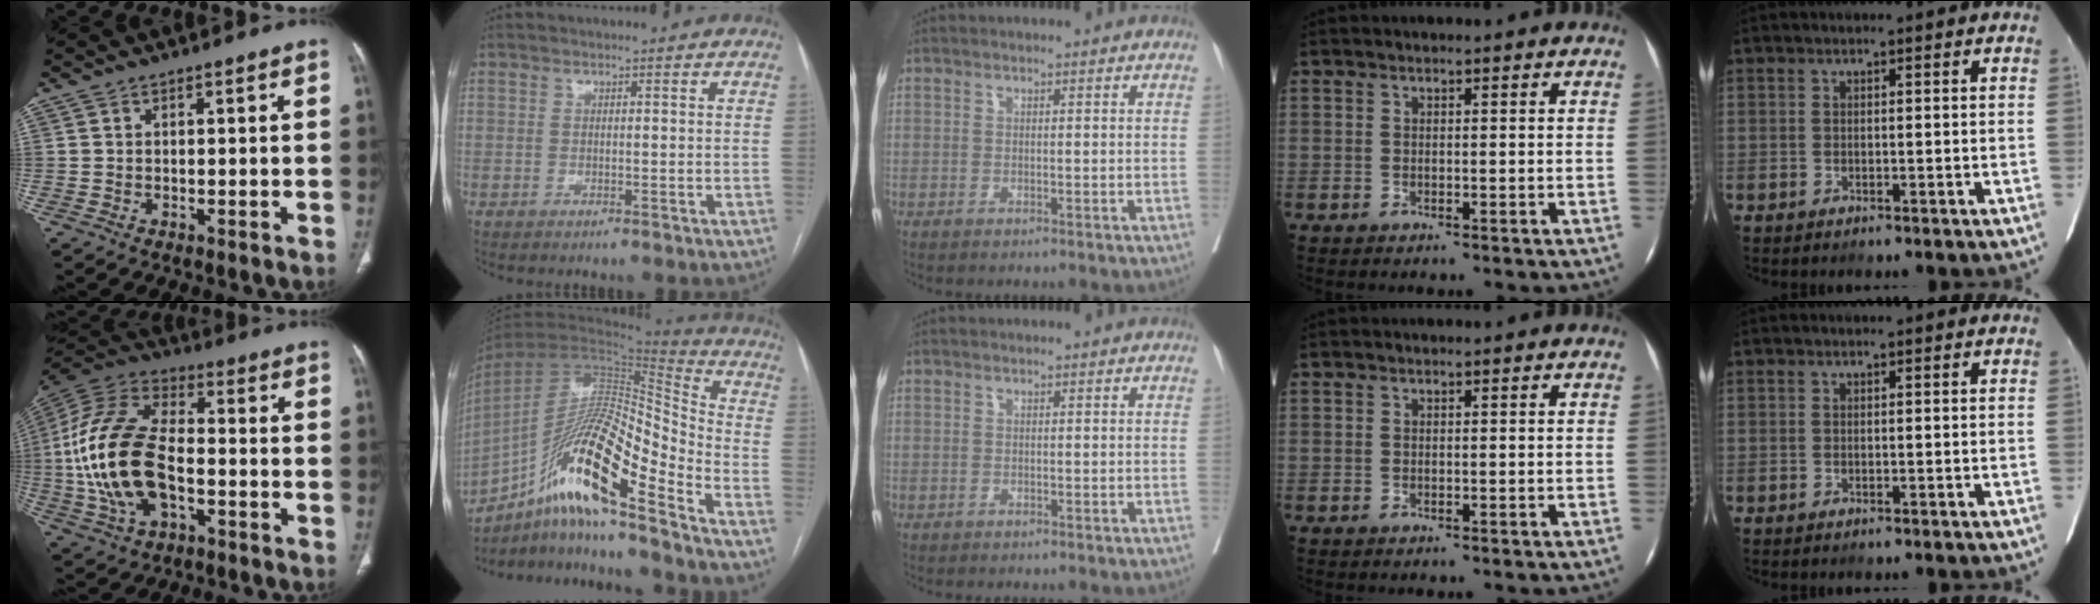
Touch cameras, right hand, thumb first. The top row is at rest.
{"thumb": {"total": 21.2, "force": [-3.3, 11.8, 17.2], "torque": [-0.363, 0.020, -0.061]}, "index": {"total": 19.9, "force": [-11.8, 2.4, 15.9], "torque": [-0.310, 0.000, -0.211]}}